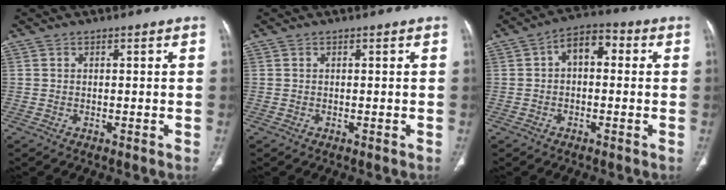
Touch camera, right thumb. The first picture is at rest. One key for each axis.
{"total": 0.0}
{"total": 6.6, "fx": 0.8, "fy": 4.1, "fz": 5.2, "tx": -0.061, "ty": 0.023, "tz": -0.001}